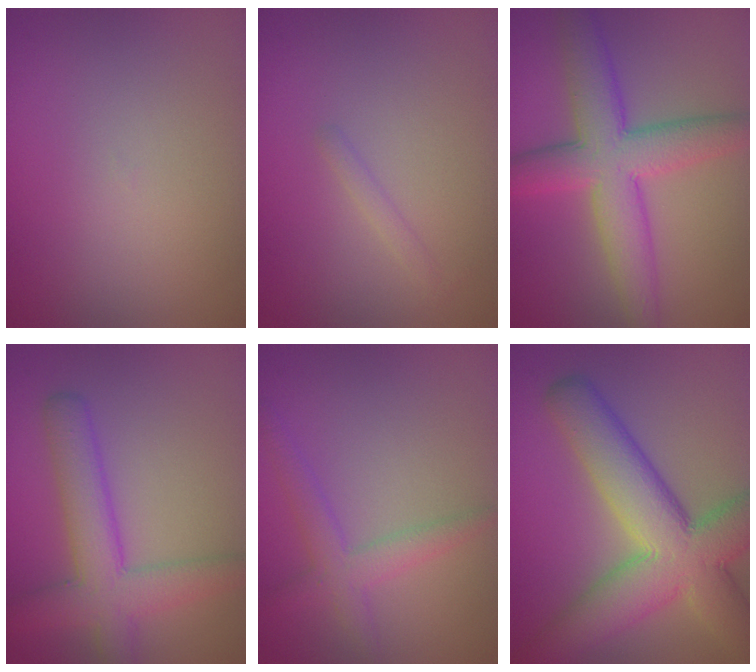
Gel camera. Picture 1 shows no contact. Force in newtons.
{"total": 0.9, "press": 0.9, "slide": 0.0}
{"total": 7.5, "press": 7.5, "slide": 0.1}
{"total": 5.8, "press": 5.8, "slide": 0.3}
{"total": 2.8, "press": 2.8, "slide": 0.1}
{"total": 10.5, "press": 10.5, "slide": 0.8}